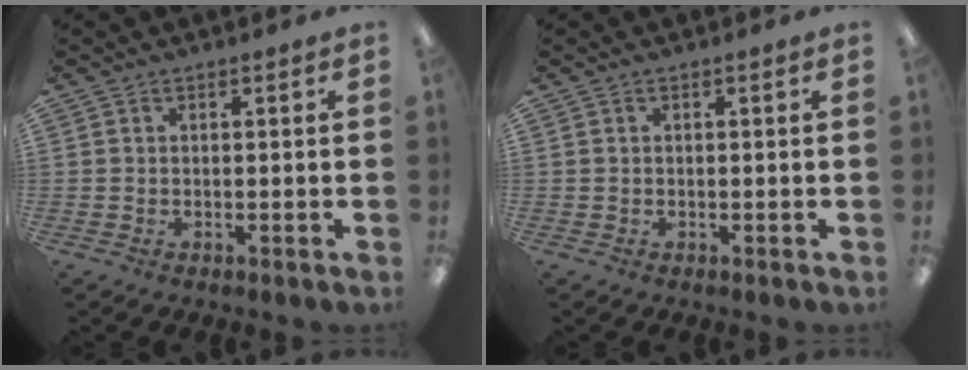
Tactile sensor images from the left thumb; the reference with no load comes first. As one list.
[{"total": 0.0}]